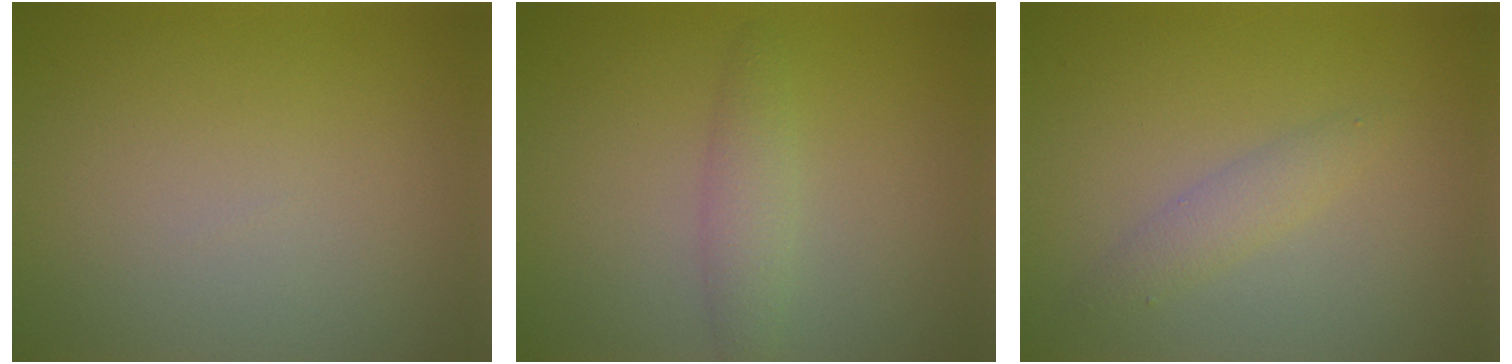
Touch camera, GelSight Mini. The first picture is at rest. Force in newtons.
{"total": 1.9, "press": 1.9, "slide": 0.0}
{"total": 1.7, "press": 1.7, "slide": 0.1}